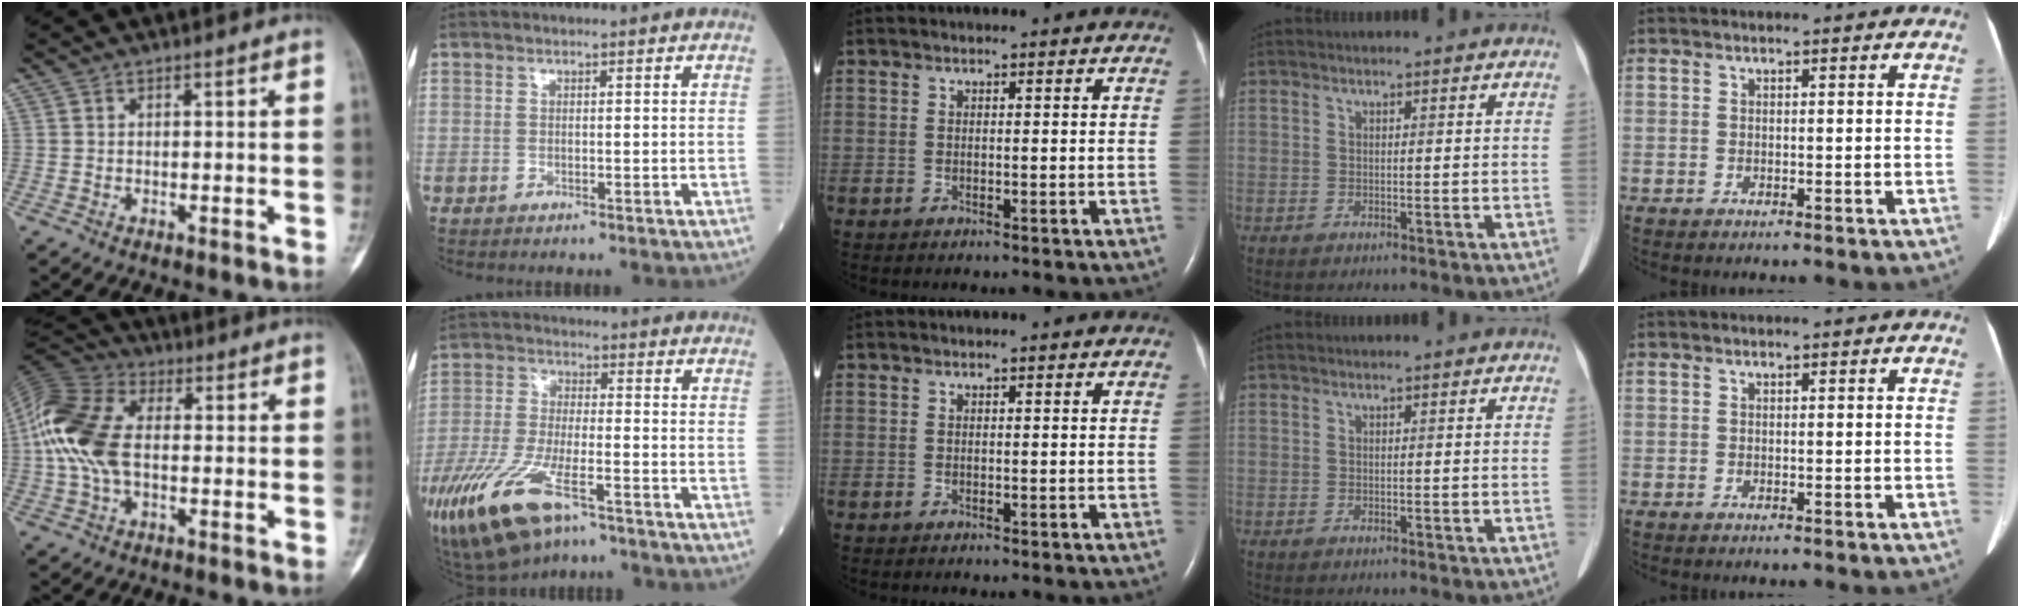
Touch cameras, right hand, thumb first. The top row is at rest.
{"thumb": {"total": 15.2, "force": [0.3, 9.0, 12.2], "torque": [-0.271, 0.027, -0.001]}, "index": {"total": 17.4, "force": [-10.5, 5.6, 12.6], "torque": [-0.292, -0.042, -0.195]}}